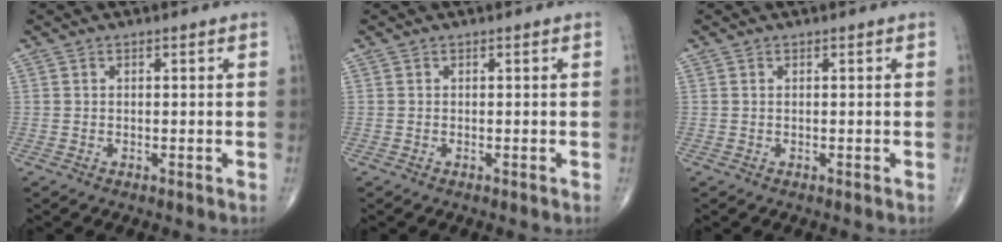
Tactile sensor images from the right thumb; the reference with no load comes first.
{"total": 0.0}
{"total": 0.0}